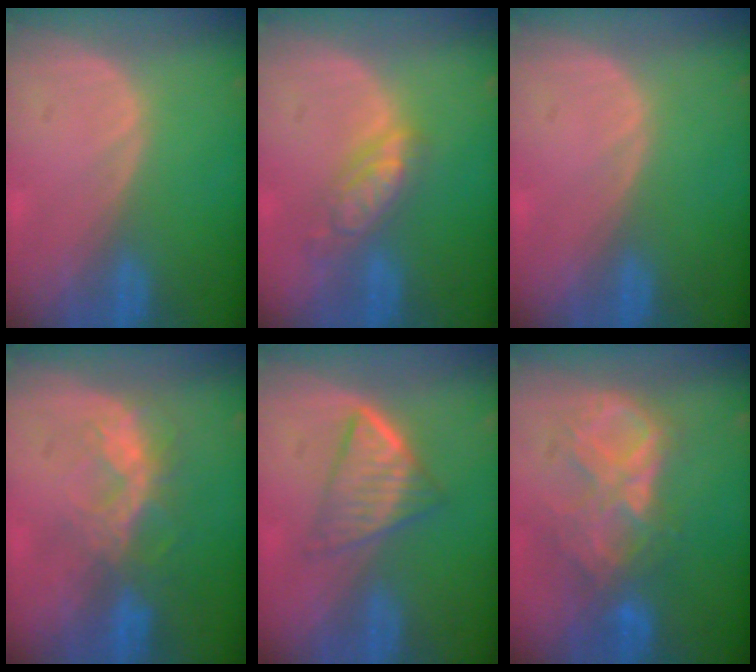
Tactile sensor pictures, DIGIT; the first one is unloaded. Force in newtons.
{"total": 5.6, "press": 5.1, "slide": 2.4}
{"total": 0.0}
{"total": 6.4, "press": 6.1, "slide": 2.0}
{"total": 6.3, "press": 5.5, "slide": 3.1}
{"total": 8.7, "press": 7.7, "slide": 4.1}